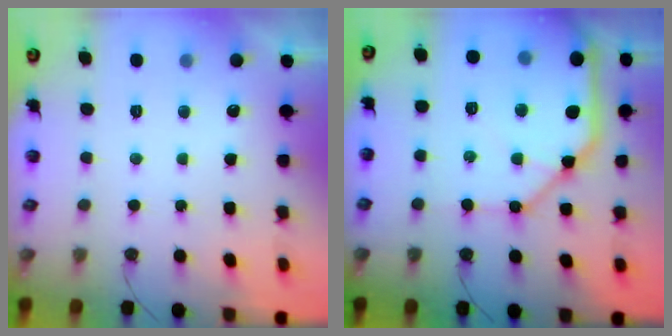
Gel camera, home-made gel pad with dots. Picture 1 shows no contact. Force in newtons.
{"total": 17.7, "press": 17.6, "slide": 1.9}